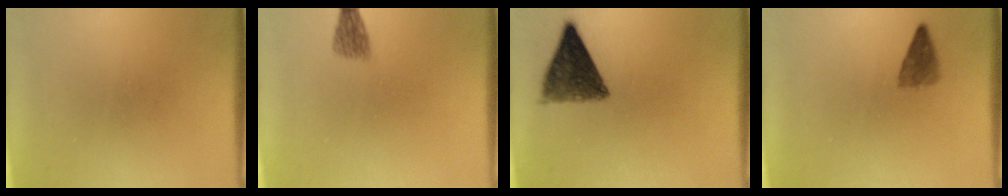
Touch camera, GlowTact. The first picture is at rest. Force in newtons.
{"total": 2.4}
{"total": 8.8}
{"total": 2.4}